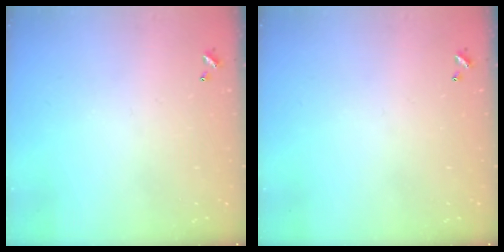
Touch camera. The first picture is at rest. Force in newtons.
{"total": 0.0}